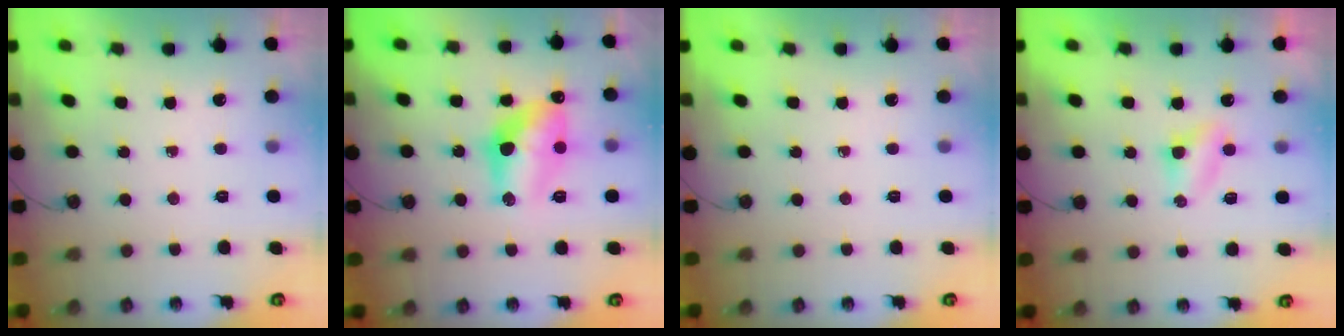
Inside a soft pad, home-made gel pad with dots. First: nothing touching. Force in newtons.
{"total": 12.5, "press": 12.5, "slide": 0.9}
{"total": 0.0}
{"total": 3.2, "press": 3.1, "slide": 0.5}